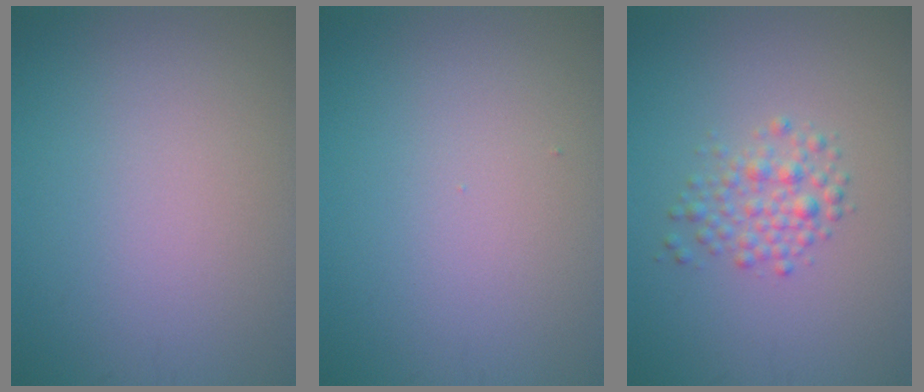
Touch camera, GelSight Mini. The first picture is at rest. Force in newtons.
{"total": 0.0}
{"total": 2.4, "press": 2.4, "slide": 0.1}